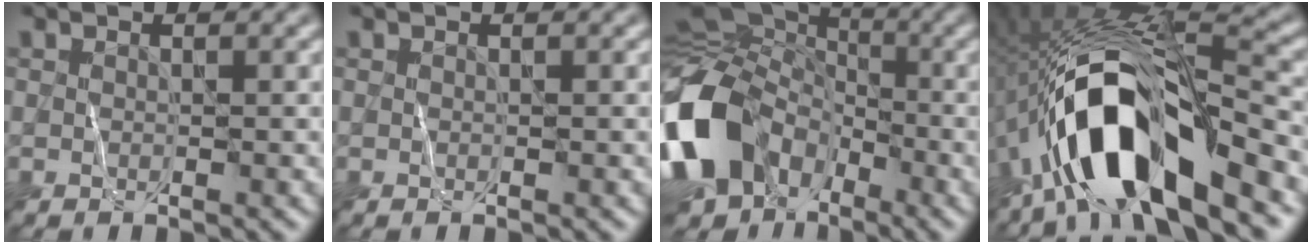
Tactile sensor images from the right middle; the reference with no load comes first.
{"total": 0.0}
{"total": 15.8, "force": [-6.0, 11.1, 9.5], "torque": [-0.217, -0.012, -0.120]}
{"total": 12.5, "force": [-6.1, 4.1, 10.1], "torque": [-0.192, 0.011, -0.116]}